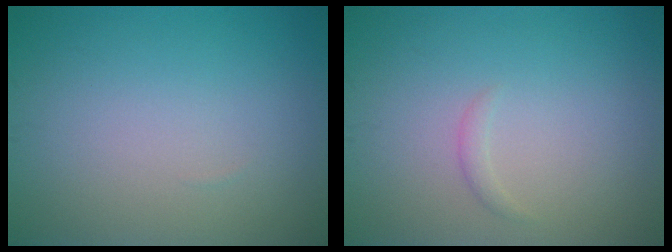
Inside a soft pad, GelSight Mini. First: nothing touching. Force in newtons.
{"total": 0.7, "press": 0.7, "slide": 0.0}